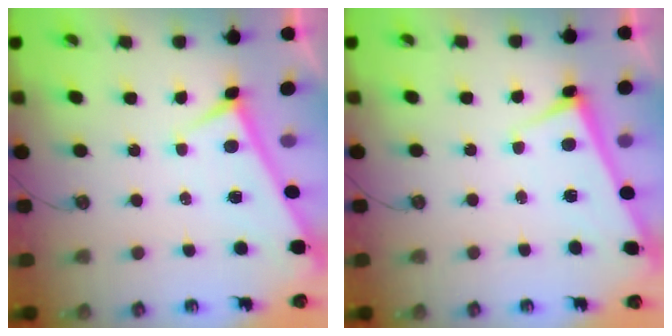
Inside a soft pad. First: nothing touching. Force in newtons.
{"total": 2.8, "press": 2.8, "slide": 0.4}